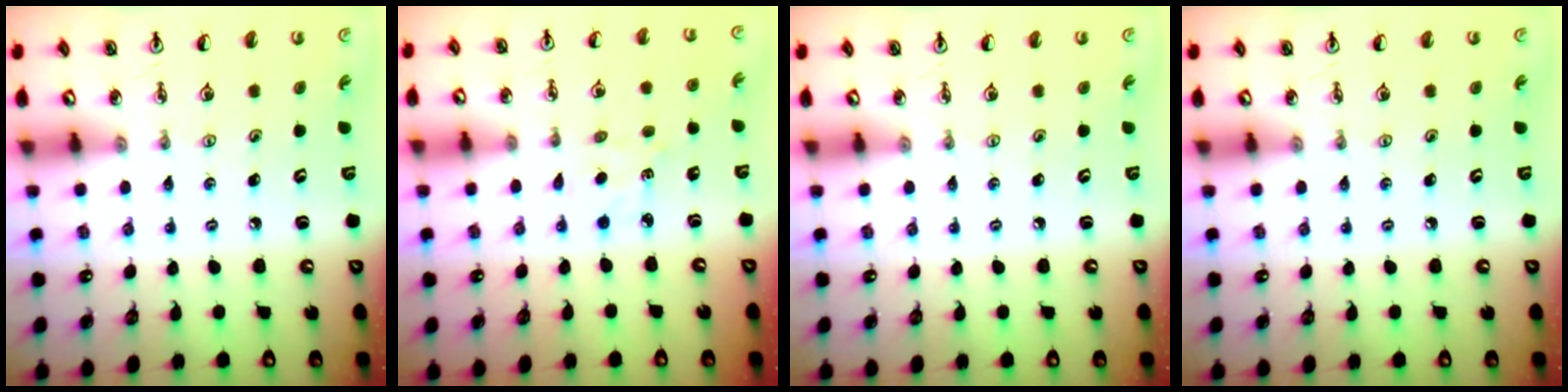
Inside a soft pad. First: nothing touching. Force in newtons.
{"total": 2.3, "press": 2.3, "slide": 0.3}
{"total": 0.0}
{"total": 0.0}